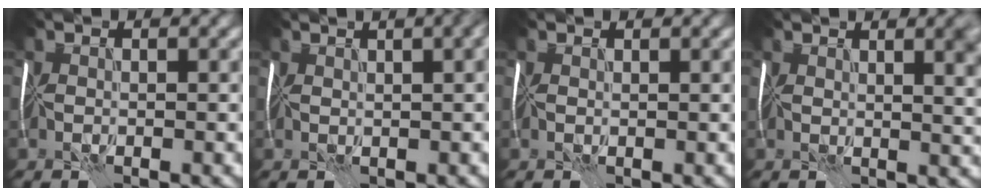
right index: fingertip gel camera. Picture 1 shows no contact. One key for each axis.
{"total": 6.8, "fx": 3.2, "fy": 2.8, "fz": 5.3, "tx": -0.041, "ty": 0.037, "tz": 0.028}
{"total": 1.0, "fx": 0.8, "fy": 0.4, "fz": 0.4, "tx": -0.006, "ty": 0.004, "tz": 0.010}
{"total": 6.0, "fx": 3.0, "fy": 2.5, "fz": 4.6, "tx": -0.013, "ty": 0.013, "tz": 0.038}